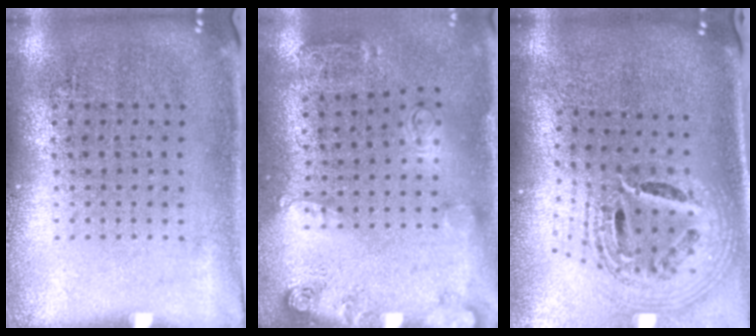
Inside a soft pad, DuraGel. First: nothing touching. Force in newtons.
{"total": 2.1, "press": 1.3, "slide": 1.6}
{"total": 2.2, "press": 1.6, "slide": 1.5}